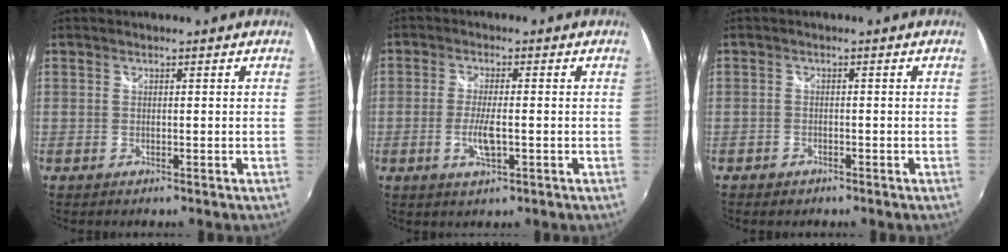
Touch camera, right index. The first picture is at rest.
{"total": 4.9, "force": [-1.3, 1.3, 4.6], "torque": [-0.093, -0.008, -0.023]}
{"total": 1.7, "force": [-1.2, 1.1, 0.4], "torque": [-0.013, 0.001, -0.020]}